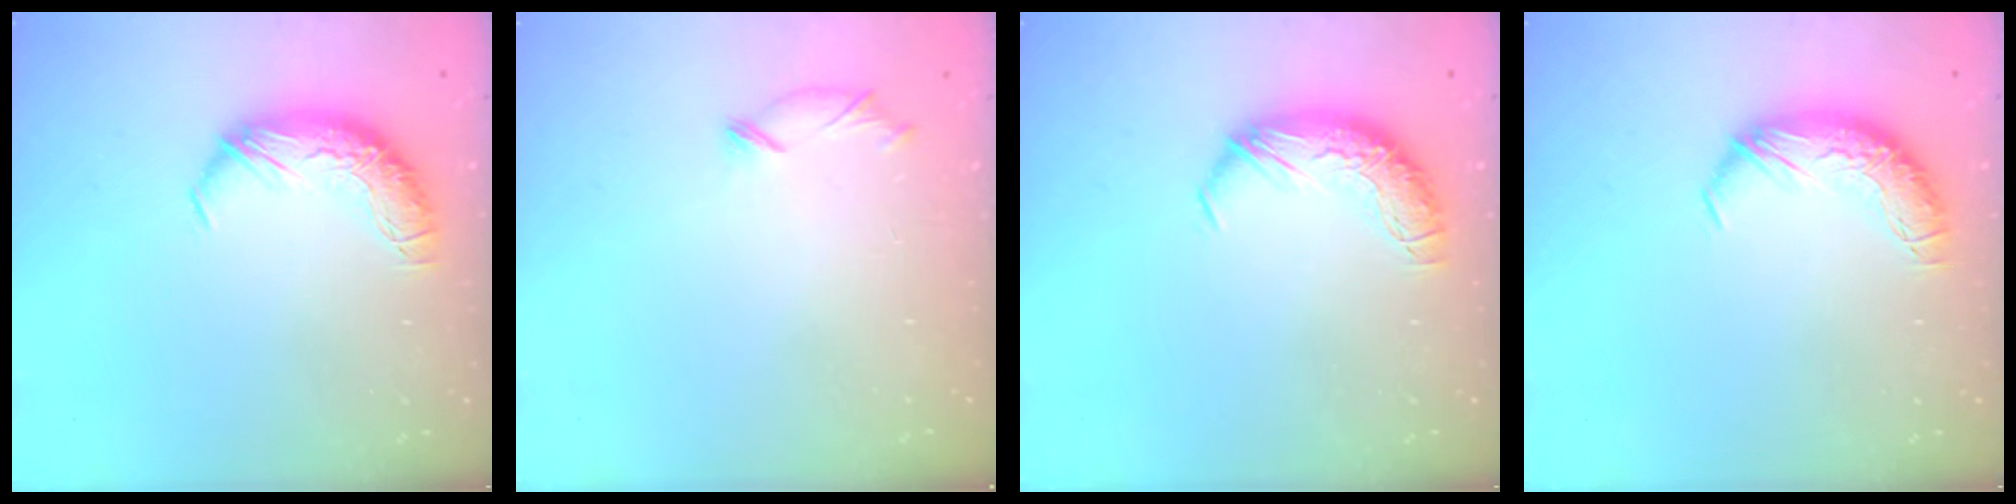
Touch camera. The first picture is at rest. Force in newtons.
{"total": 5.4, "press": 5.3, "slide": 1.1}
{"total": 0.0}
{"total": 0.0}